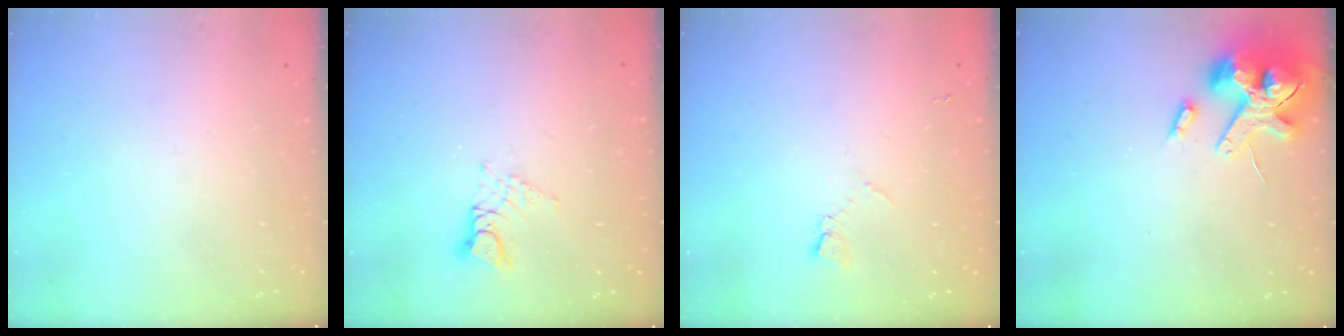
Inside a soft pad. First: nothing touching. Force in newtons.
{"total": 4.9, "press": 4.9, "slide": 0.4}
{"total": 4.5, "press": 4.5, "slide": 0.7}
{"total": 14.2, "press": 14.0, "slide": 2.2}